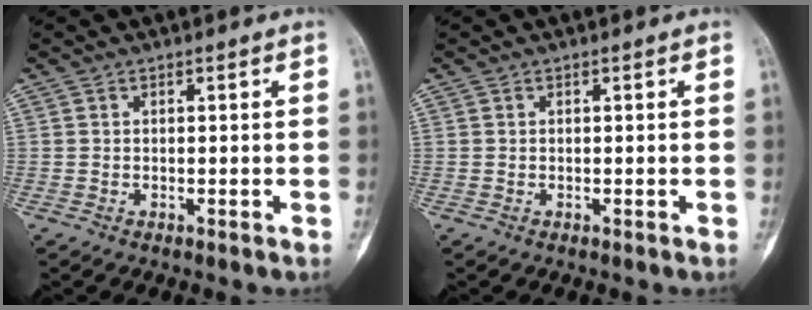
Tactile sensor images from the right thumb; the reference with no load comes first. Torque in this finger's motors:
{"motor_torque": [0.05, 0.36, -0.05, -0.19, 0.04]}